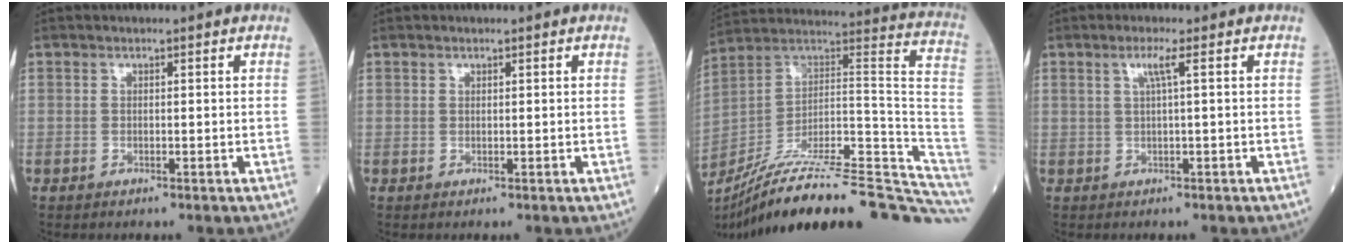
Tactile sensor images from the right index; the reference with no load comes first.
{"total": 0.0}
{"total": 31.9, "force": [-26.7, 2.5, 17.3], "torque": [-0.166, 0.010, -0.393]}
{"total": 2.3, "force": [0.8, -0.4, 2.1], "torque": [-0.045, 0.003, 0.016]}